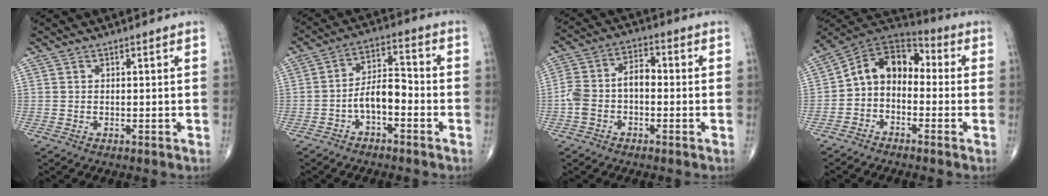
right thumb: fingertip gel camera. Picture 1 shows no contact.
{"total": 7.1, "force": [-2.7, 3.4, 5.6], "torque": [-0.089, 0.039, -0.053]}
{"total": 8.2, "force": [-1.5, 4.9, 6.4], "torque": [-0.130, 0.036, -0.036]}
{"total": 10.8, "force": [-1.3, 7.9, 7.3], "torque": [-0.097, 0.059, -0.043]}